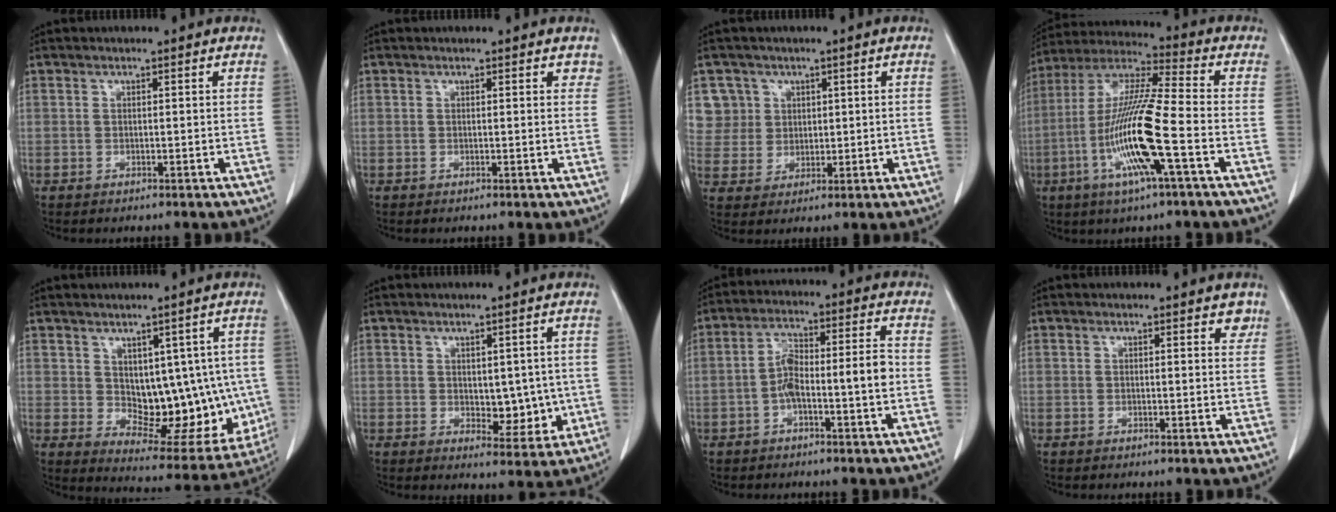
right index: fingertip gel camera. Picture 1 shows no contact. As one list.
[{"total": 1.6, "force": [1.3, 0.8, 0.6], "torque": [0.005, 0.002, 0.008]}, {"total": 6.2, "force": [2.6, 5.6, -0.4], "torque": [0.019, 0.011, 0.059]}, {"total": 16.0, "force": [-4.8, 0.4, 15.2], "torque": [-0.311, -0.010, -0.098]}, {"total": 13.7, "force": [0.3, 7.4, 11.5], "torque": [-0.123, 0.006, 0.029]}, {"total": 5.8, "force": [-0.2, 3.2, 4.8], "torque": [-0.050, -0.004, 0.010]}, {"total": 7.9, "force": [-1.9, 1.4, 7.5], "torque": [-0.135, 0.031, -0.035]}, {"total": 2.3, "force": [1.7, 1.0, 1.1], "torque": [0.001, -0.003, 0.014]}]